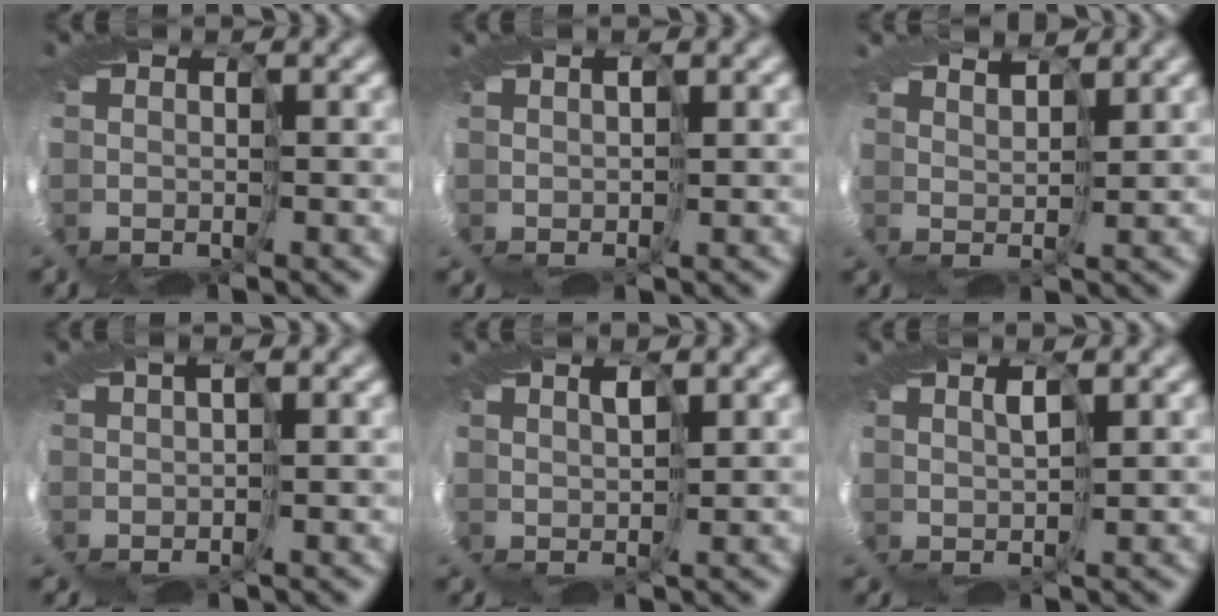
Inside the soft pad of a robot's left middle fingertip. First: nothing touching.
{"total": 1.5, "force": [0.7, -1.0, -0.8], "torque": [0.022, 0.015, 0.006]}
{"total": 4.2, "force": [3.9, -1.6, -0.5], "torque": [0.013, 0.025, 0.022]}
{"total": 2.1, "force": [-0.1, -2.0, -0.7], "torque": [0.033, 0.007, -0.006]}
{"total": 3.1, "force": [1.1, -2.5, -1.4], "torque": [0.028, 0.009, 0.002]}
{"total": 3.1, "force": [1.0, -2.6, -1.3], "torque": [0.025, 0.009, 0.000]}